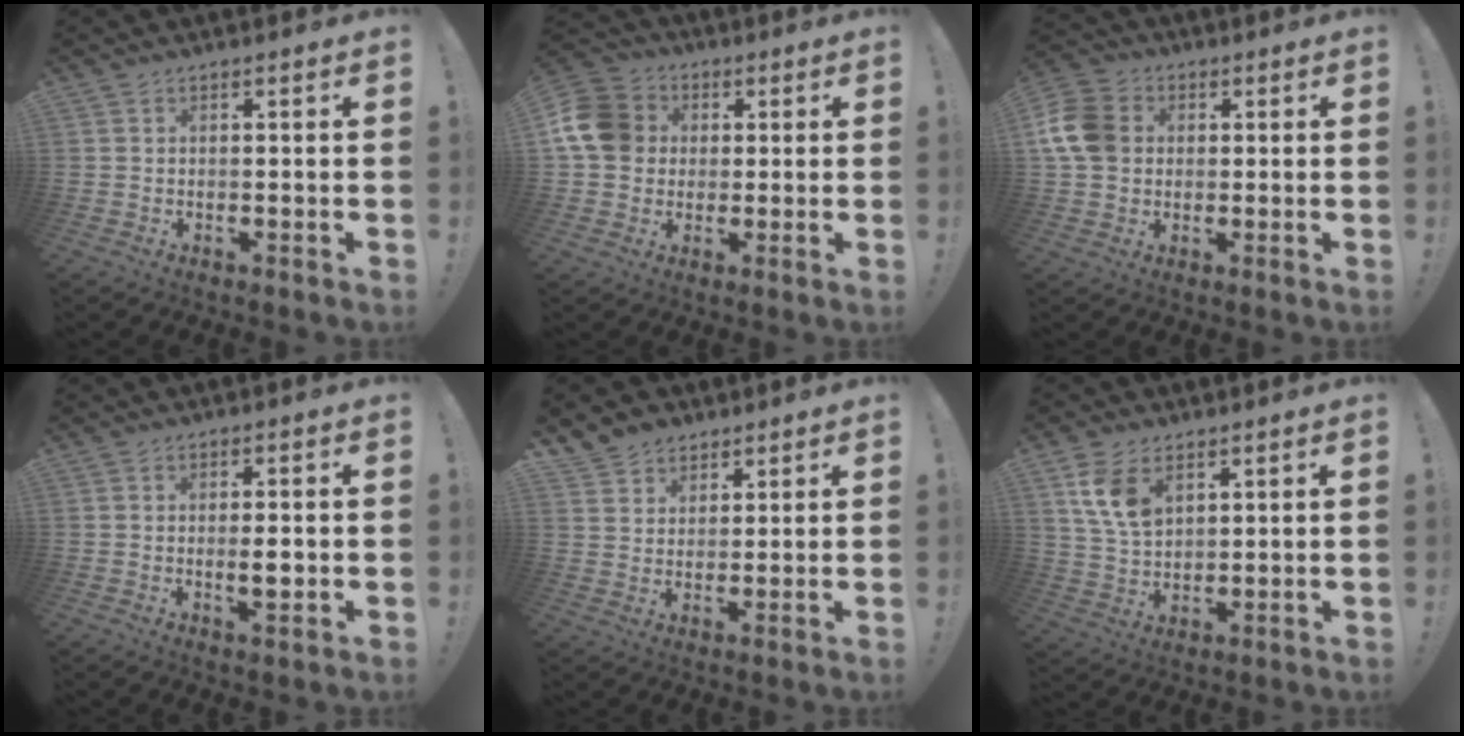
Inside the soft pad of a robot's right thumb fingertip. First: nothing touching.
{"total": 13.5, "force": [2.0, 11.6, 6.6], "torque": [-0.114, 0.002, 0.042]}
{"total": 12.0, "force": [1.7, 9.7, 6.9], "torque": [-0.131, 0.007, 0.036]}
{"total": 3.9, "force": [-0.4, 1.0, 3.7], "torque": [-0.046, -0.006, -0.009]}
{"total": 6.4, "force": [4.6, 4.5, 0.7], "torque": [-0.021, -0.028, 0.093]}
{"total": 9.7, "force": [4.8, 6.1, 5.8], "torque": [-0.099, -0.011, 0.096]}